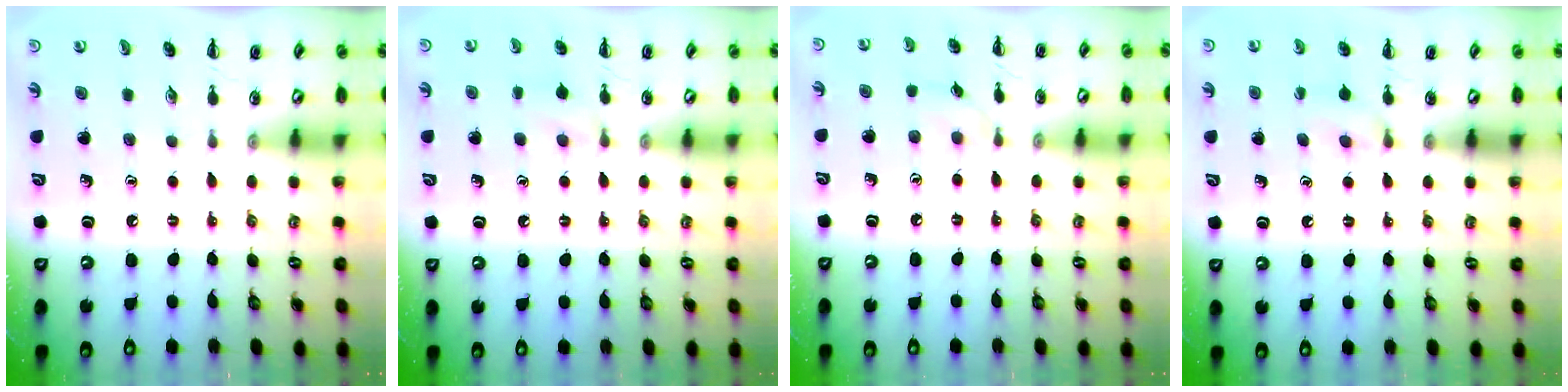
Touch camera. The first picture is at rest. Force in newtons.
{"total": 7.0, "press": 6.6, "slide": 2.1}
{"total": 3.2, "press": 2.9, "slide": 1.4}
{"total": 6.4, "press": 6.1, "slide": 1.9}